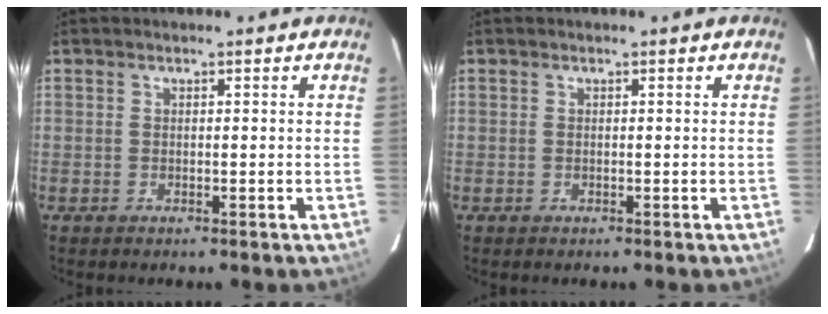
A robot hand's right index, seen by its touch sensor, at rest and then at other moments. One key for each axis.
{"total": 0.0}